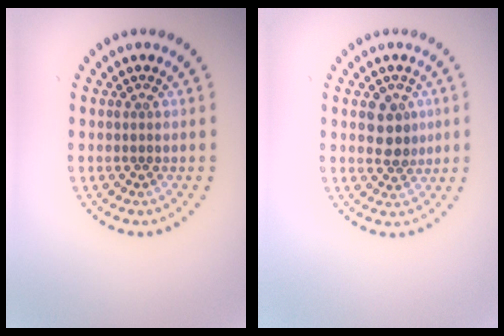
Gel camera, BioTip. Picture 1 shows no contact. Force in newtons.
{"total": 2.7, "press": 2.6, "slide": 0.9}